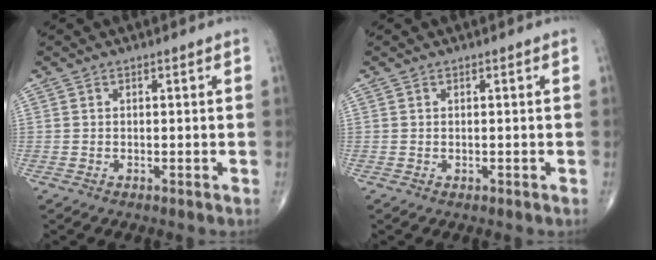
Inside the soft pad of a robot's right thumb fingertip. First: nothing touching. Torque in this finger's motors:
{"motor_torque": [-0.22, -0.11, -0.01, 0.11, -0.02]}